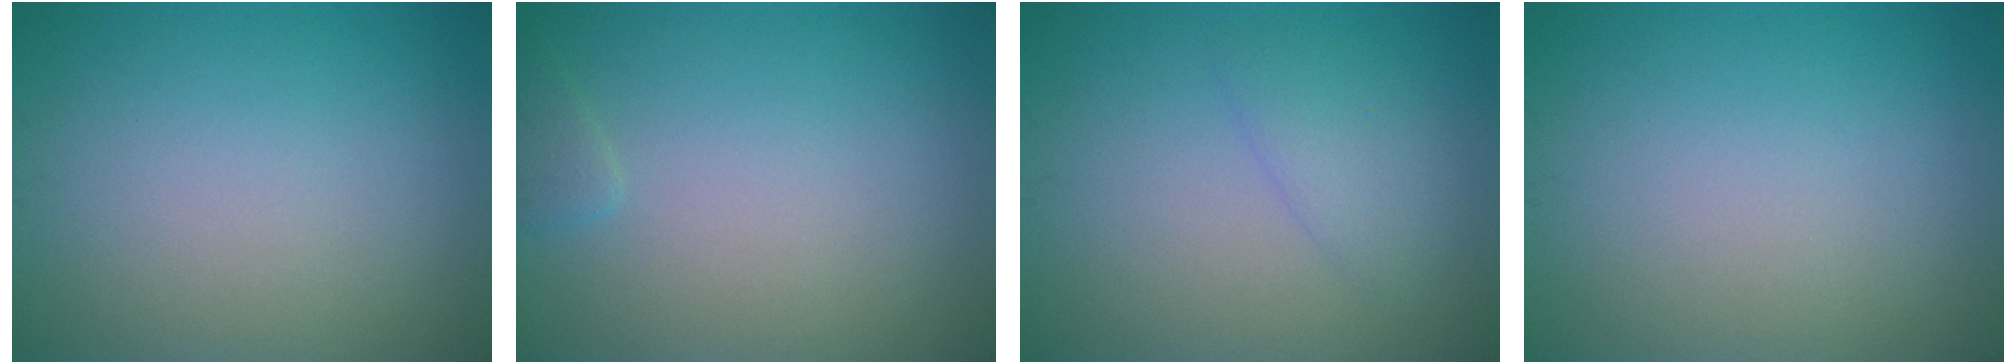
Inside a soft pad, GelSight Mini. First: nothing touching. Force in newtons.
{"total": 0.9, "press": 0.9, "slide": 0.1}
{"total": 2.0, "press": 2.0, "slide": 0.2}
{"total": 0.0}